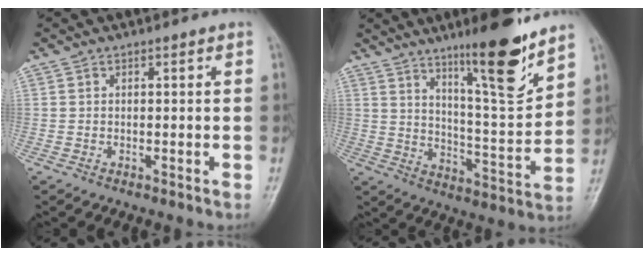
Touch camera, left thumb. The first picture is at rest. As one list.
[{"total": 15.4, "force": [10.6, 2.4, 11.0], "torque": [-0.149, -0.077, 0.175]}]